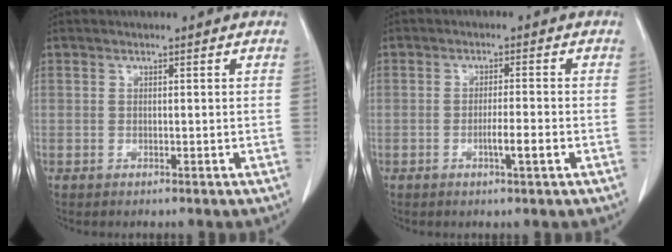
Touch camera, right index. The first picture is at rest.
{"total": 3.4, "force": [-1.2, -0.1, 3.1], "torque": [-0.052, -0.002, -0.020]}